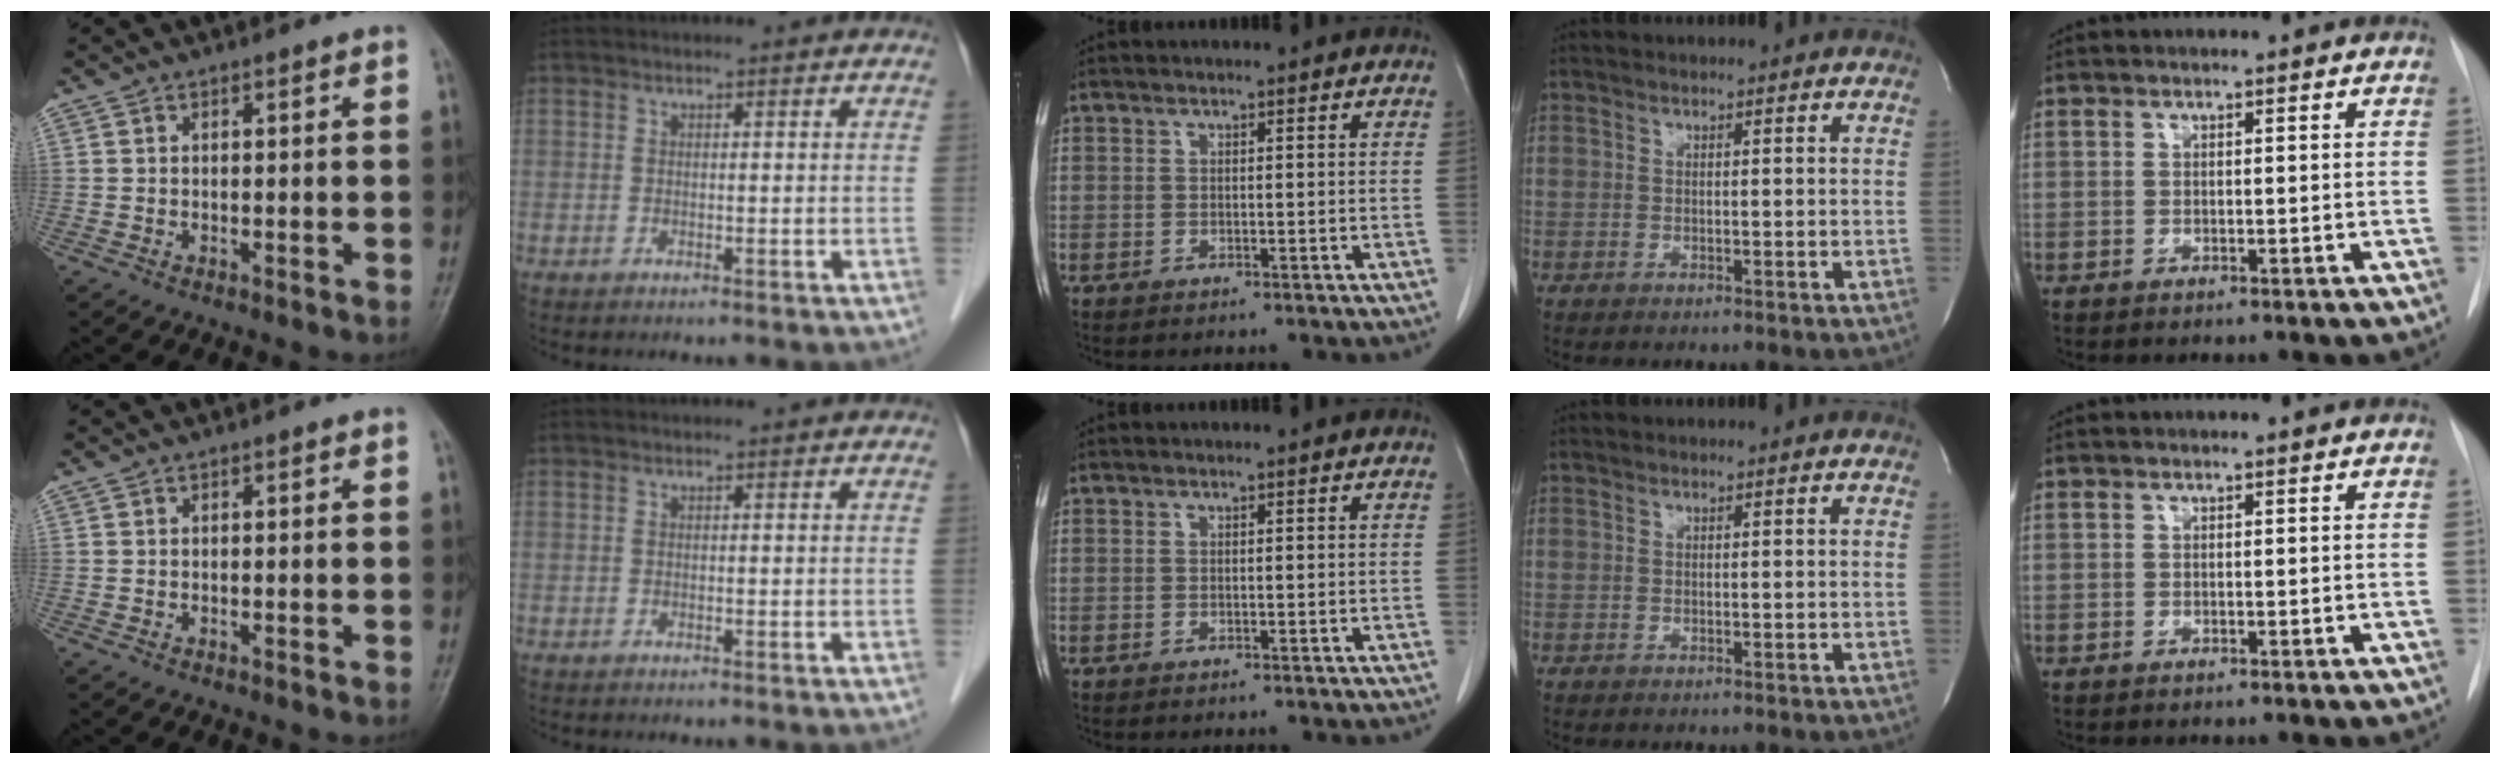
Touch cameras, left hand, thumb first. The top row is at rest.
{}